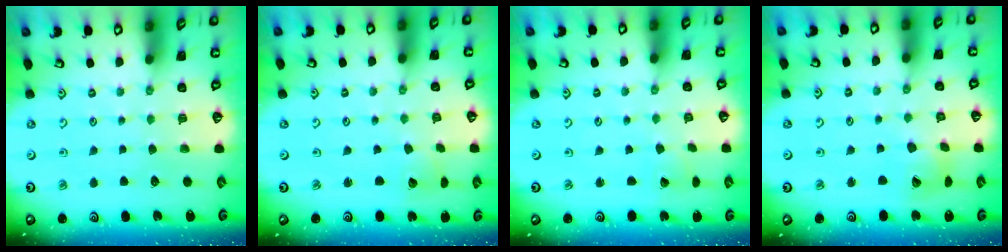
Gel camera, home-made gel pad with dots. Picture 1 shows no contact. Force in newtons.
{"total": 2.3, "press": 2.3, "slide": 0.3}
{"total": 1.6, "press": 1.6, "slide": 0.1}
{"total": 8.6, "press": 8.5, "slide": 1.2}